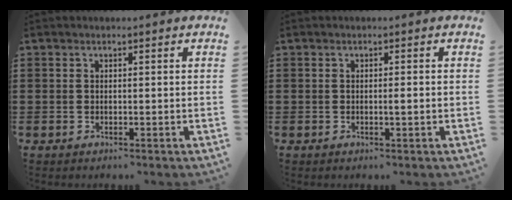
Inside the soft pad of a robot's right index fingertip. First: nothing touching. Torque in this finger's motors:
{"motor_torque": [0.74, 0.42, 0.03, 0.04]}